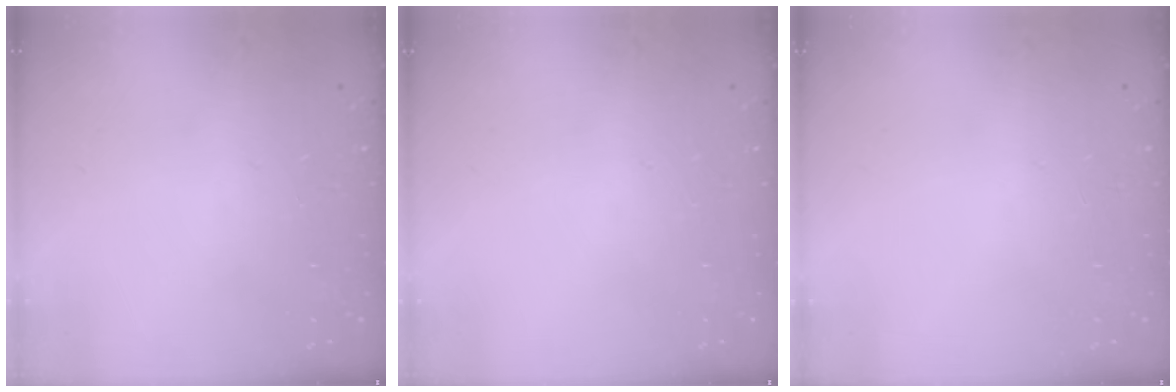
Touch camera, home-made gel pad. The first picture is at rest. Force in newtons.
{"total": 0.0}
{"total": 0.0}